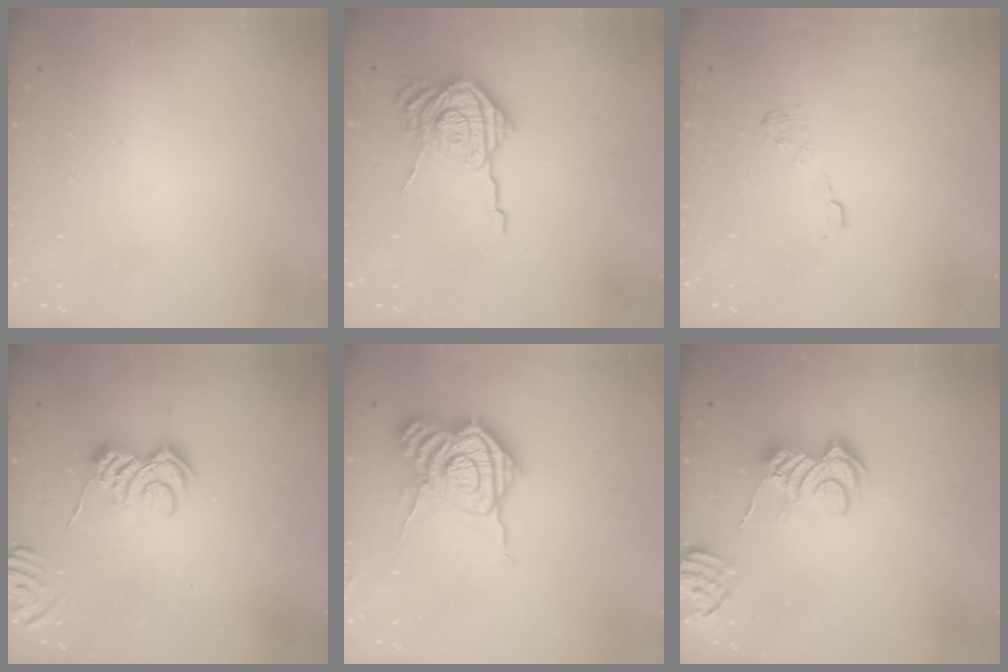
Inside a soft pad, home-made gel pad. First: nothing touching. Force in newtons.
{"total": 16.7, "press": 16.6, "slide": 1.2}
{"total": 8.7, "press": 8.6, "slide": 1.3}
{"total": 5.4, "press": 5.3, "slide": 1.0}
{"total": 15.9, "press": 15.9, "slide": 1.0}
{"total": 10.9, "press": 10.8, "slide": 1.1}